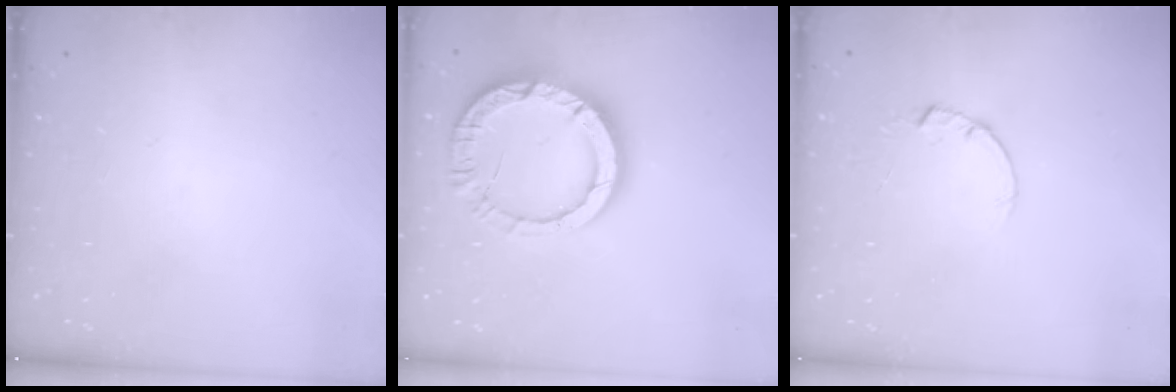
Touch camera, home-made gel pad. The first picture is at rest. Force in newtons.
{"total": 13.6, "press": 13.5, "slide": 1.1}
{"total": 1.5, "press": 1.5, "slide": 0.3}